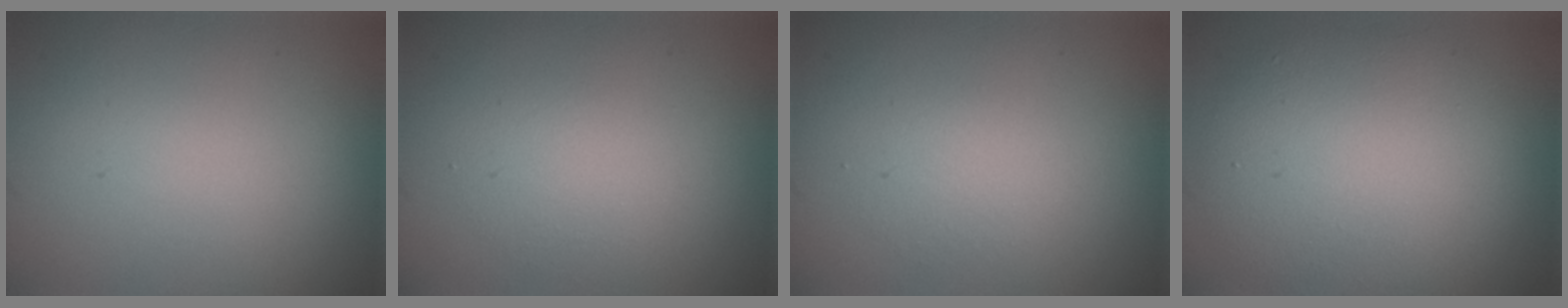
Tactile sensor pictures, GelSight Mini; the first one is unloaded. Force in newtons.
{"total": 2.0, "press": 2.0, "slide": 0.1}
{"total": 1.5, "press": 1.5, "slide": 0.1}
{"total": 8.0, "press": 7.9, "slide": 0.7}